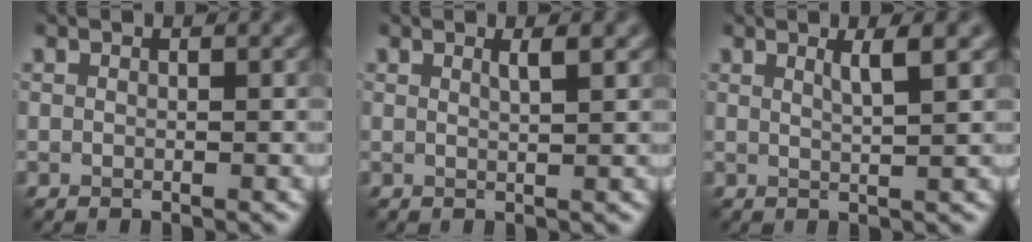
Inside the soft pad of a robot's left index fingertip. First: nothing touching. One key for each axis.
{"total": 1.5, "fx": 0.8, "fy": 0.4, "fz": 1.2, "tx": -0.010, "ty": 0.003, "tz": 0.009}
{"total": 2.5, "fx": 1.2, "fy": 0.6, "fz": 2.1, "tx": -0.022, "ty": 0.004, "tz": 0.014}